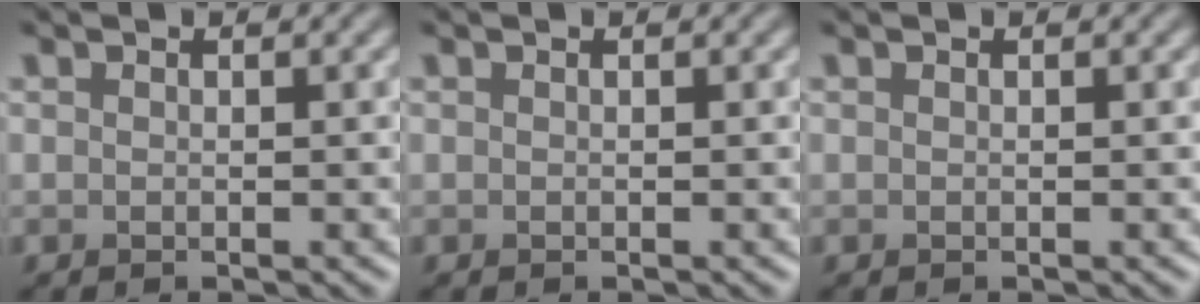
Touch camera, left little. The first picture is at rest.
{"total": 0.0}
{"total": 0.0}